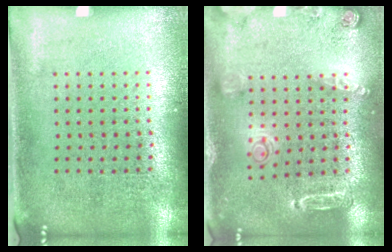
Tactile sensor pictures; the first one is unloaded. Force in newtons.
{"total": 1.6, "press": 1.6, "slide": 0.1}